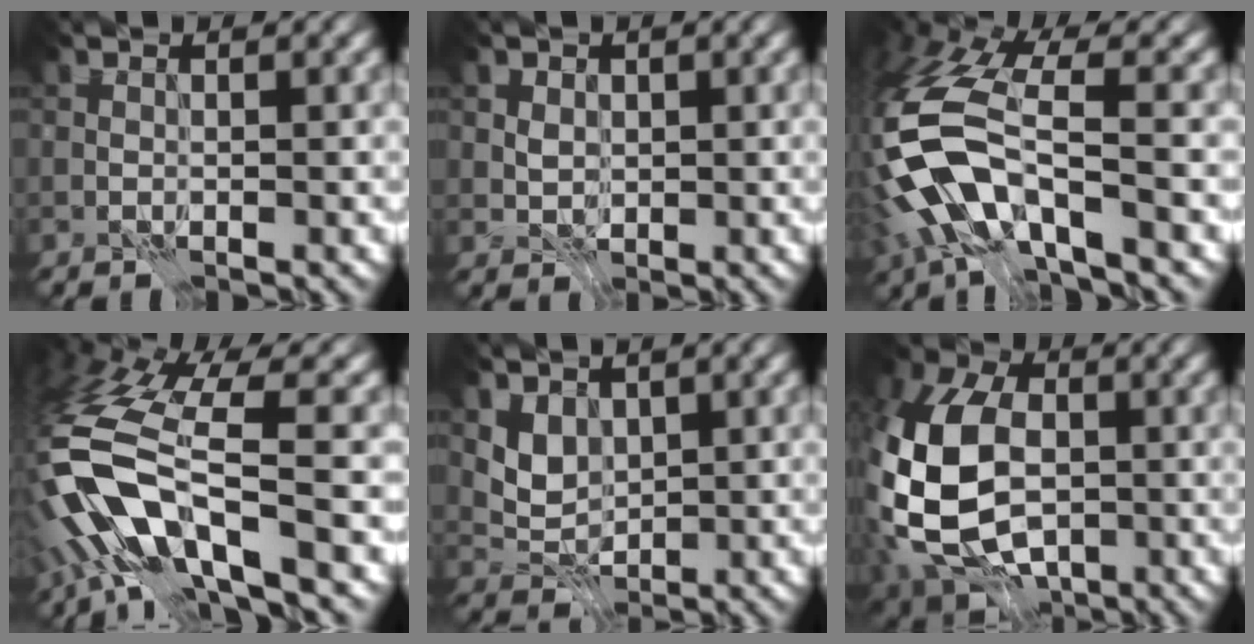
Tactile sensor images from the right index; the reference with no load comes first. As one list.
[{"total": 1.8, "force": [0.5, 1.6, 0.7], "torque": [-0.011, -0.006, 0.011]}, {"total": 10.3, "force": [-4.2, 4.5, 8.2], "torque": [-0.180, 0.002, -0.095]}, {"total": 12.3, "force": [-5.1, 4.2, 10.3], "torque": [-0.222, -0.009, -0.099]}, {"total": 2.7, "force": [1.0, 2.2, 1.2], "torque": [-0.024, -0.012, 0.014]}, {"total": 14.1, "force": [-2.1, 9.9, 9.8], "torque": [-0.215, -0.013, -0.047]}]